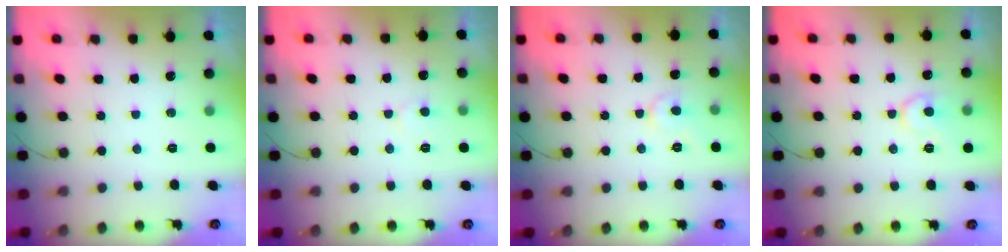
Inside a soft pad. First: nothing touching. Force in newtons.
{"total": 3.5, "press": 3.5, "slide": 0.3}
{"total": 4.7, "press": 4.6, "slide": 0.6}
{"total": 8.6, "press": 8.6, "slide": 0.8}